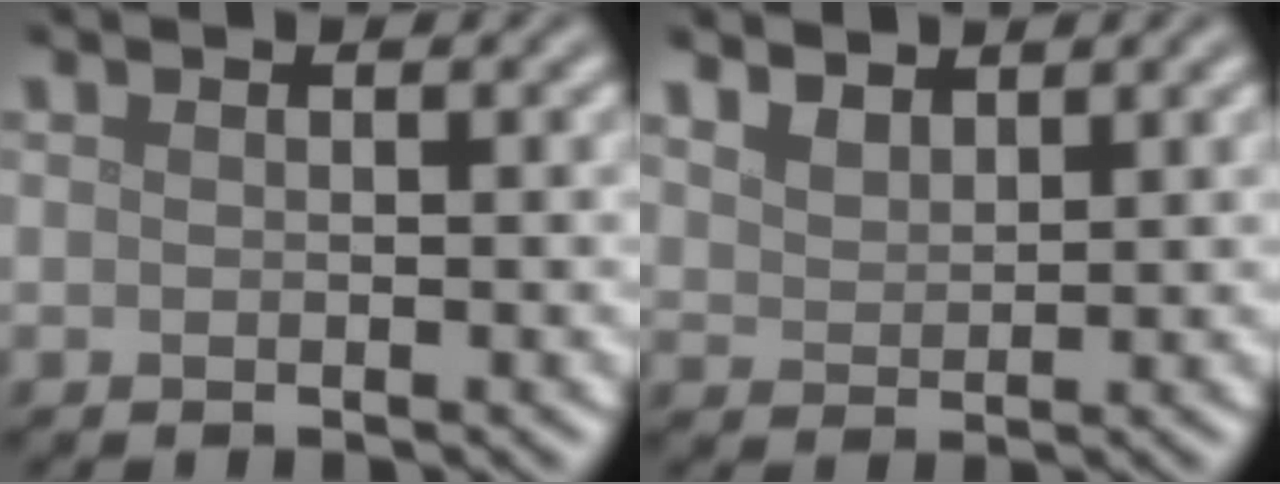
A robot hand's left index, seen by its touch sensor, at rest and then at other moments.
{"total": 2.9, "force": [2.4, 1.3, 0.9], "torque": [-0.028, 0.000, 0.051]}